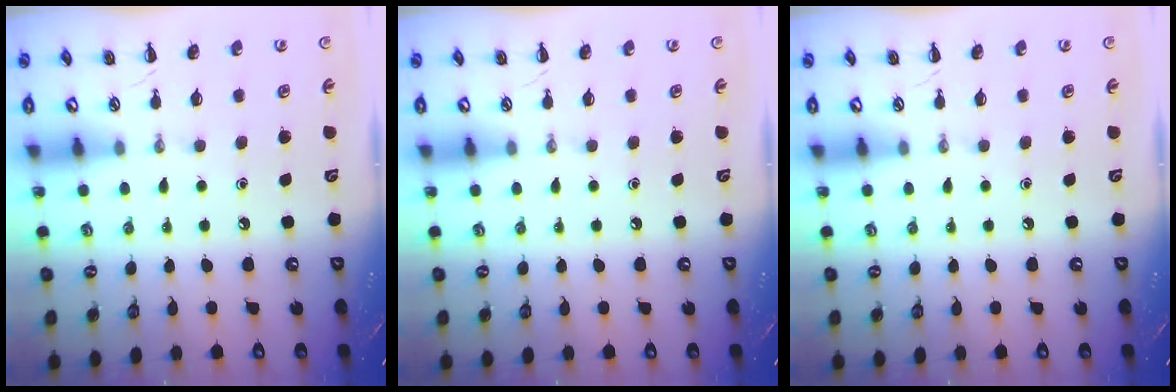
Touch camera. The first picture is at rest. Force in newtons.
{"total": 0.0}
{"total": 0.0}